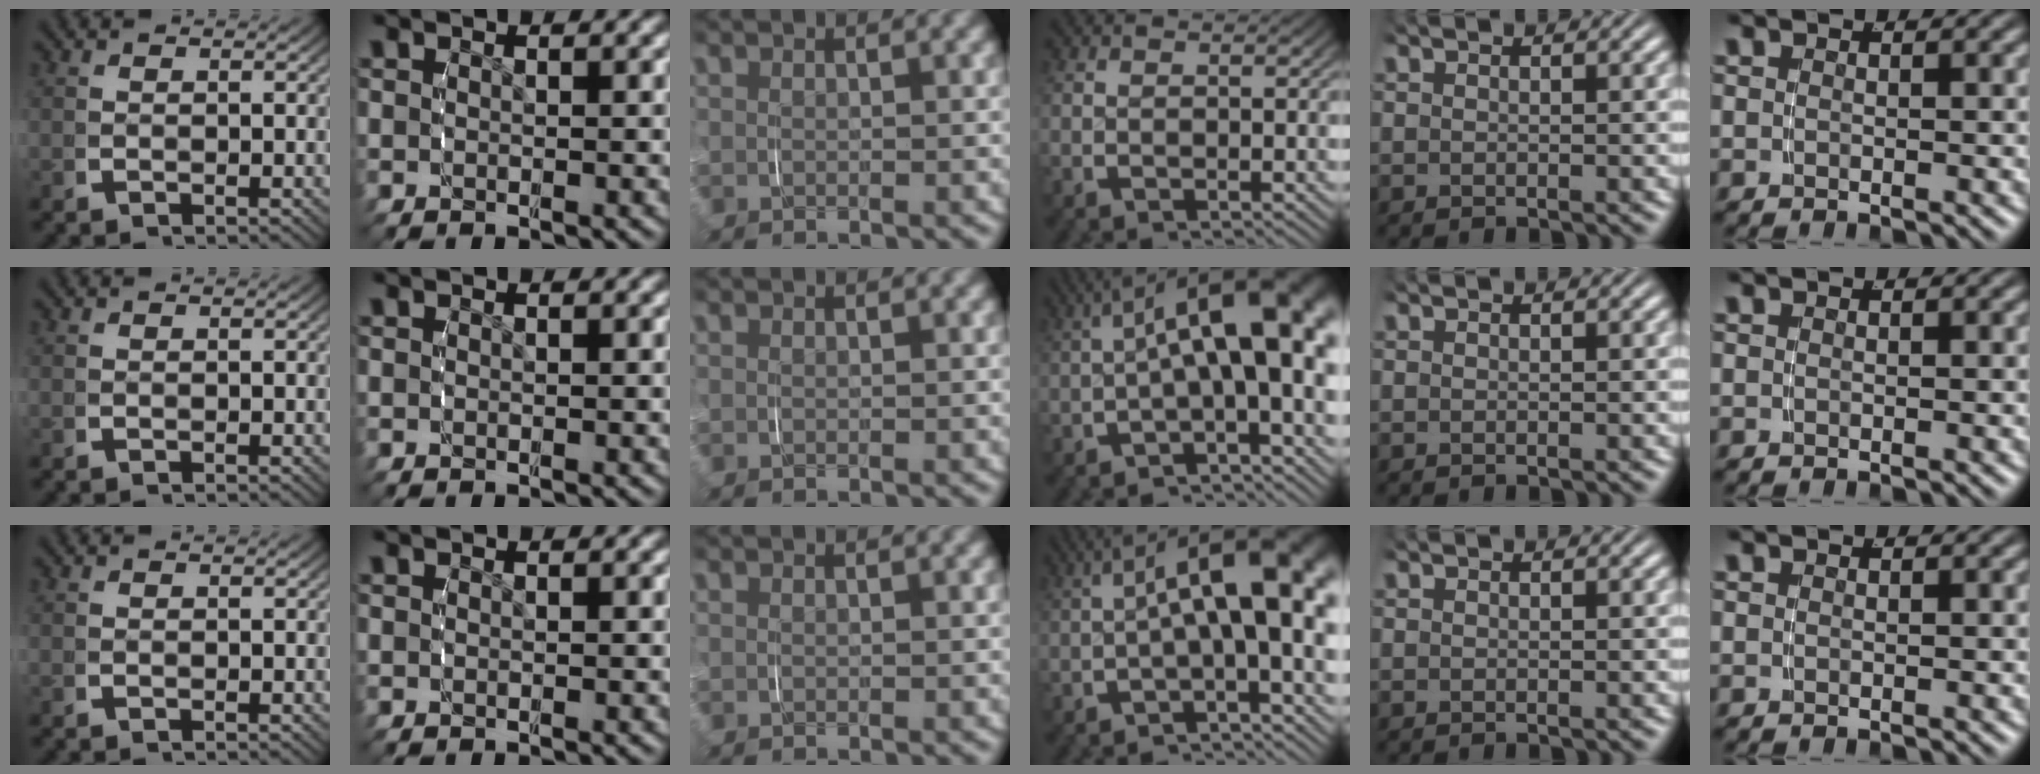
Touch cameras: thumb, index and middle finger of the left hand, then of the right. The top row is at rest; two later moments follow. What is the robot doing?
{"motion": "grasp_and_lifting", "object": "measuring cup"}